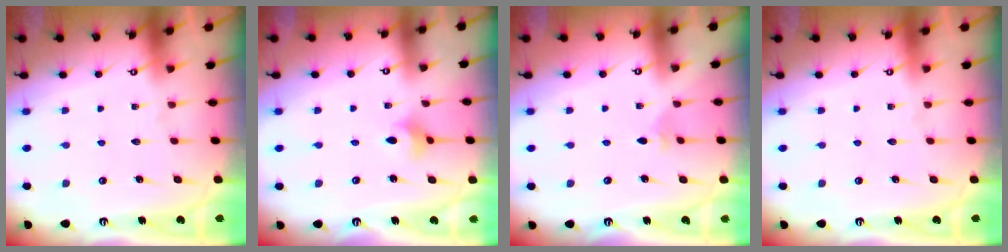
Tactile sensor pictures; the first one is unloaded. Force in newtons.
{"total": 3.5, "press": 3.4, "slide": 0.7}
{"total": 1.5, "press": 1.5, "slide": 0.4}
{"total": 0.0}